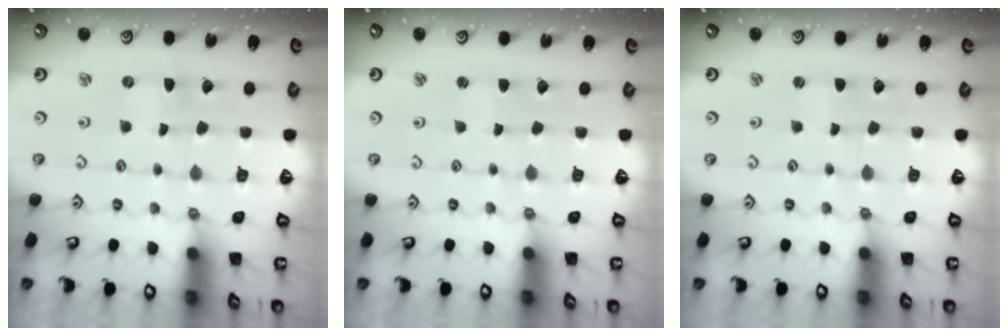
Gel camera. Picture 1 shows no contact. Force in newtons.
{"total": 1.0, "press": 1.0, "slide": 0.2}
{"total": 0.0}